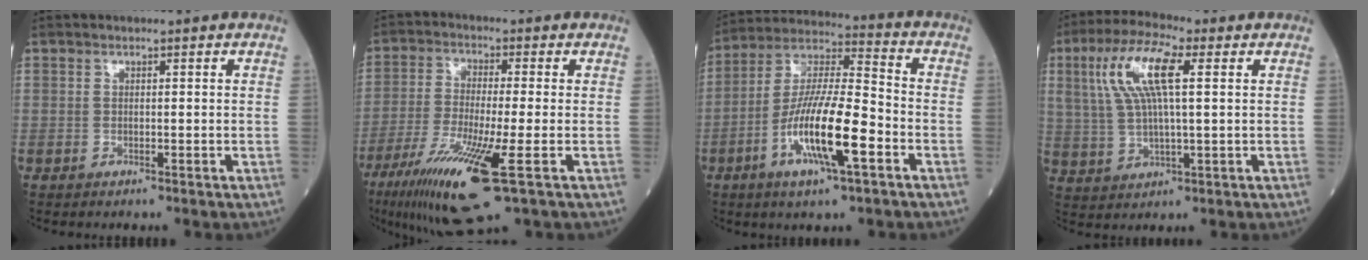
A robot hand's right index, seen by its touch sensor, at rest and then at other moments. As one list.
[{"total": 13.7, "force": [-6.4, 0.7, 12.1], "torque": [-0.235, -0.038, -0.112]}, {"total": 14.9, "force": [-5.5, 2.1, 13.7], "torque": [-0.261, -0.007, -0.101]}, {"total": 10.9, "force": [3.4, 2.4, 10.1], "torque": [-0.218, 0.021, 0.065]}]